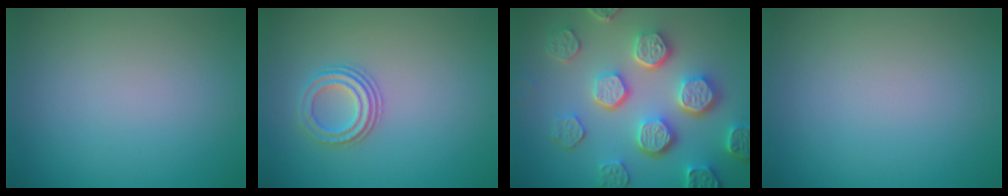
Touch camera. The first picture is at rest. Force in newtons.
{"total": 2.6, "press": 2.3, "slide": 1.2}
{"total": 7.6, "press": 5.9, "slide": 4.8}
{"total": 0.0}